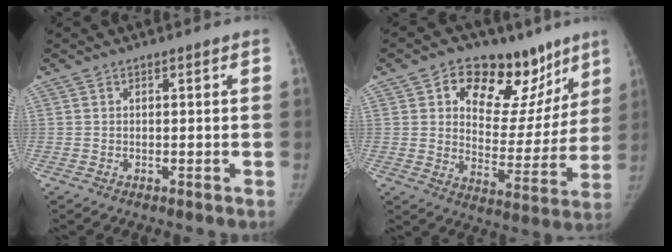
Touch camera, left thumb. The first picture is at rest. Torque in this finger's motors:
{"motor_torque": [0.07, 0.18, 0.72, -0.23, 0.04]}